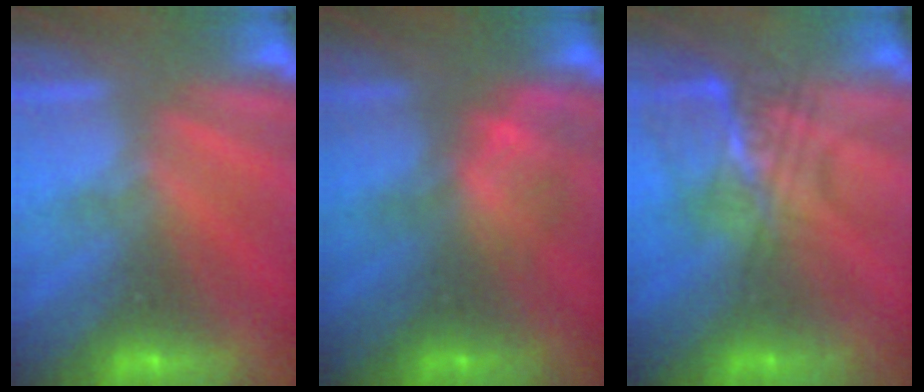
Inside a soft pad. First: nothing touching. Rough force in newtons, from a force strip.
{"total": 2.3}
{"total": 2.4}